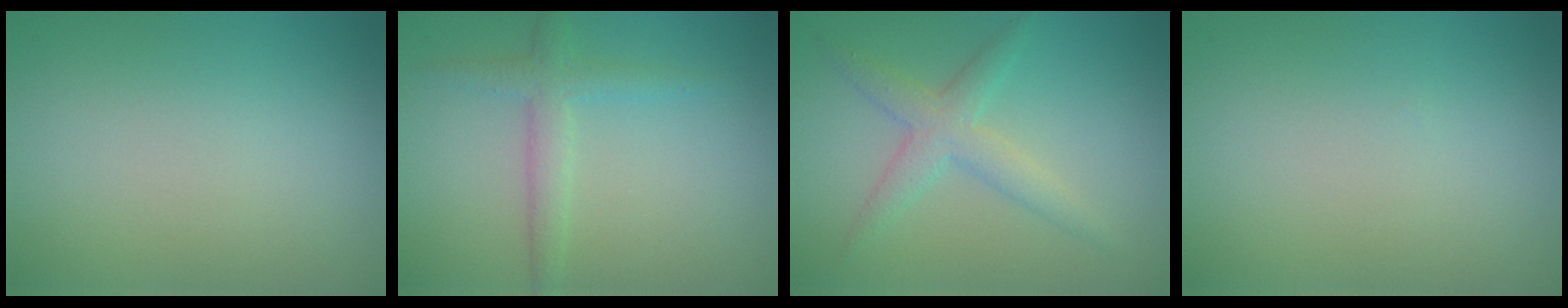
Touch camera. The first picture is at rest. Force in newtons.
{"total": 2.4, "press": 2.4, "slide": 0.2}
{"total": 3.0, "press": 3.0, "slide": 0.1}
{"total": 0.0}